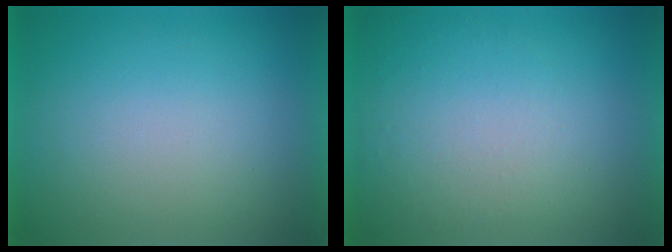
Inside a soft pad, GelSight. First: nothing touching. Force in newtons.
{"total": 1.0}